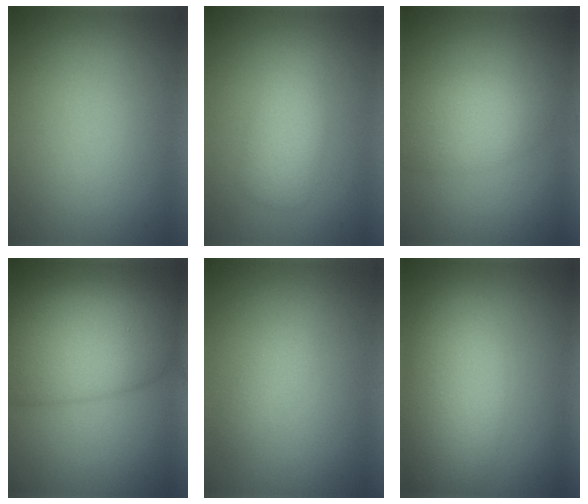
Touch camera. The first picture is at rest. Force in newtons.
{"total": 2.6, "press": 2.6, "slide": 0.1}
{"total": 2.4, "press": 2.4, "slide": 0.2}
{"total": 11.1, "press": 11.1, "slide": 0.5}
{"total": 1.4, "press": 1.4, "slide": 0.1}
{"total": 7.2, "press": 7.2, "slide": 0.7}